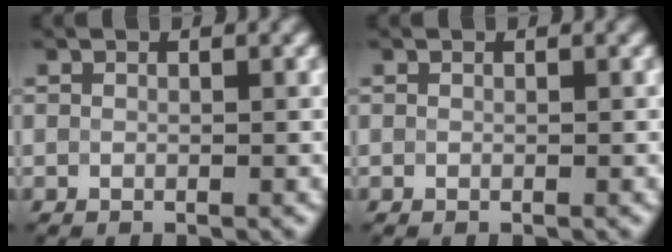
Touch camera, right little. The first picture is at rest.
{"total": 0.0}